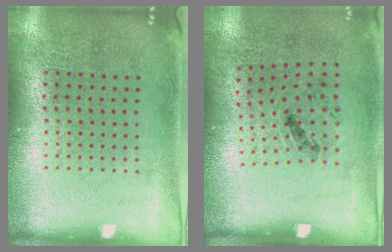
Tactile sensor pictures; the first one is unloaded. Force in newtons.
{"total": 1.2, "press": 0.7, "slide": 0.9}